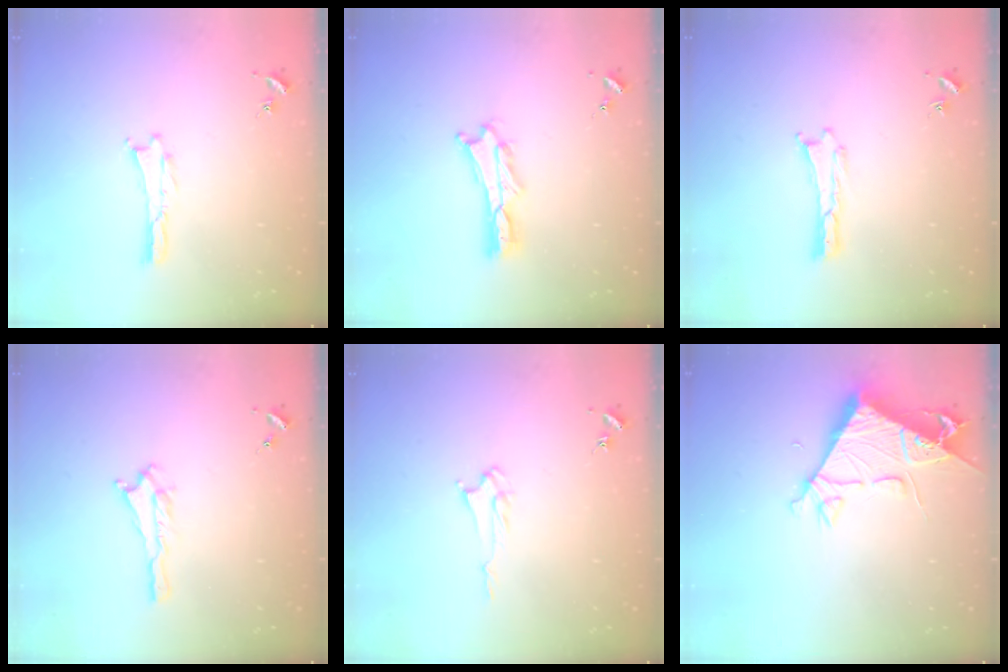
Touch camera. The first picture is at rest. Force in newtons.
{"total": 2.0, "press": 2.0, "slide": 0.3}
{"total": 0.0}
{"total": 1.5, "press": 1.4, "slide": 0.2}
{"total": 2.4, "press": 2.4, "slide": 0.3}
{"total": 6.6, "press": 6.6, "slide": 0.7}